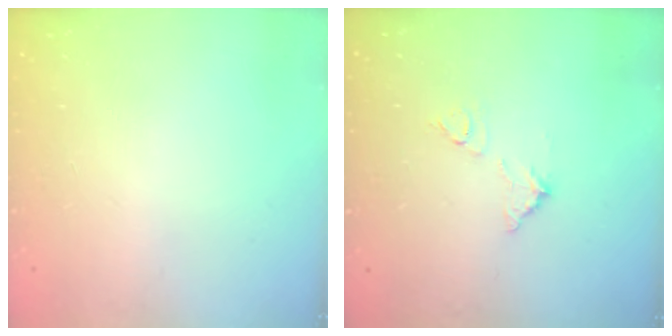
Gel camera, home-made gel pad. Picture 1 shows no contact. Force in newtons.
{"total": 7.3, "press": 7.3, "slide": 0.3}